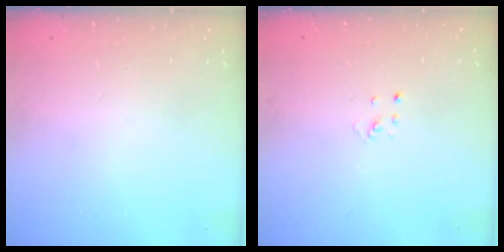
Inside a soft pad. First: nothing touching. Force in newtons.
{"total": 2.1, "press": 2.1, "slide": 0.1}